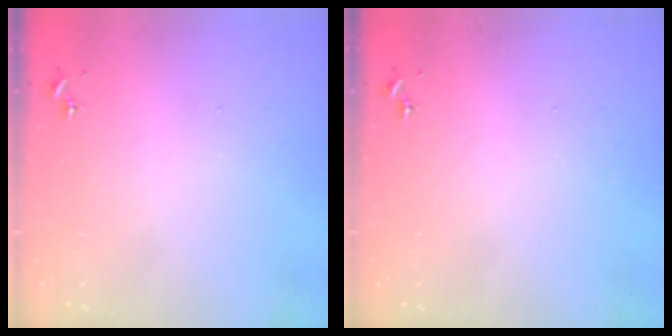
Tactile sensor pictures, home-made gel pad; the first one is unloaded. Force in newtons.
{"total": 0.0}